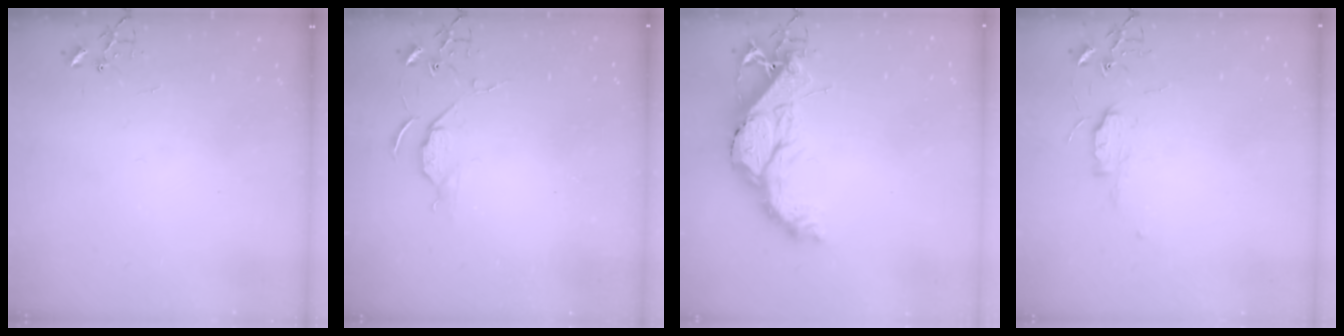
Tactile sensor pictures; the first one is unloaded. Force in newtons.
{"total": 5.2, "press": 5.2, "slide": 0.7}
{"total": 18.0, "press": 17.9, "slide": 1.7}
{"total": 7.3, "press": 7.3, "slide": 0.7}